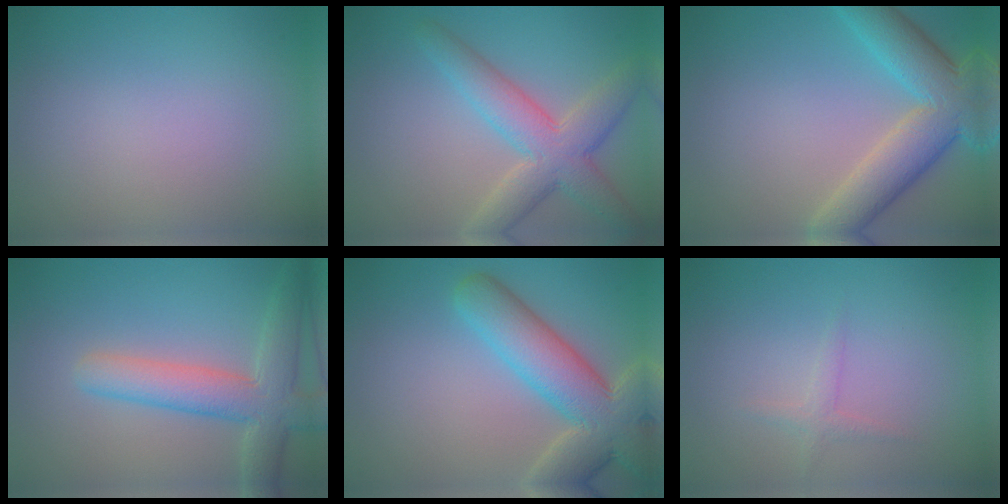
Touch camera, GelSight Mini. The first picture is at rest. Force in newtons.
{"total": 6.0, "press": 6.0, "slide": 0.2}
{"total": 7.9, "press": 7.9, "slide": 0.5}
{"total": 5.7, "press": 5.7, "slide": 0.2}
{"total": 8.8, "press": 8.8, "slide": 0.8}
{"total": 1.1, "press": 1.1, "slide": 0.1}